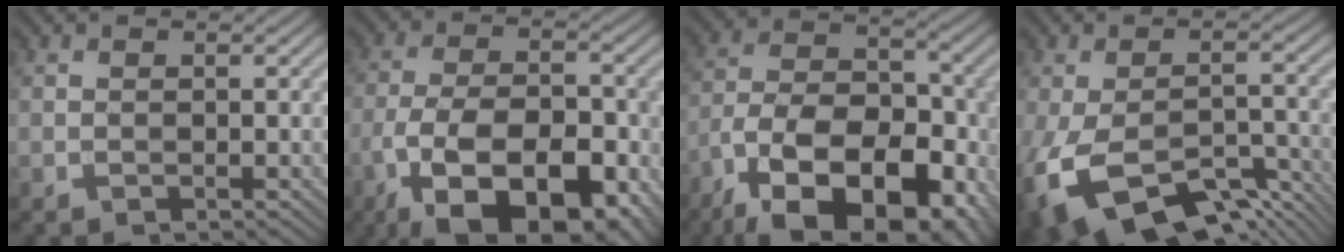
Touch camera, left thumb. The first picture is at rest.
{"total": 16.1, "force": [-8.5, 7.6, 11.4], "torque": [-0.197, -0.024, -0.133]}
{"total": 18.5, "force": [-11.2, 9.7, 11.1], "torque": [-0.193, -0.027, -0.180]}
{"total": 12.5, "force": [-7.2, 6.0, 8.3], "torque": [-0.169, -0.037, -0.111]}